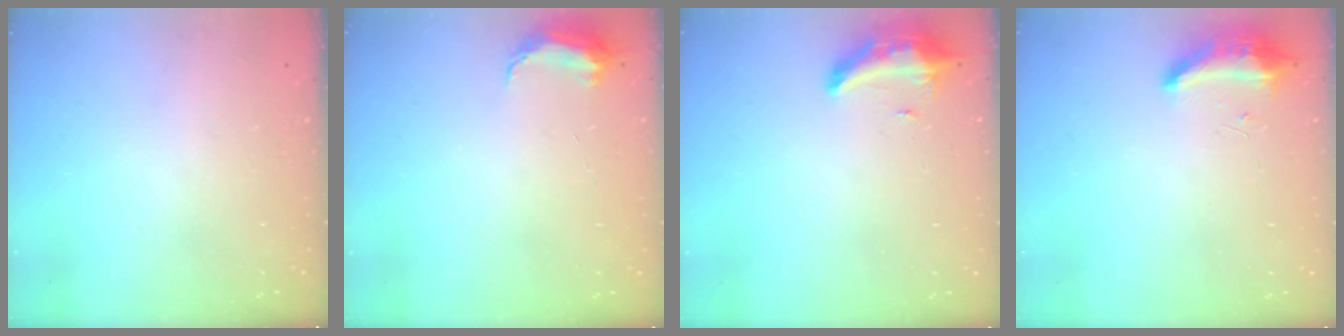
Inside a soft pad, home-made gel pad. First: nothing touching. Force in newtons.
{"total": 7.0, "press": 6.9, "slide": 0.6}
{"total": 8.3, "press": 8.2, "slide": 1.5}
{"total": 14.4, "press": 9.5, "slide": 10.8}